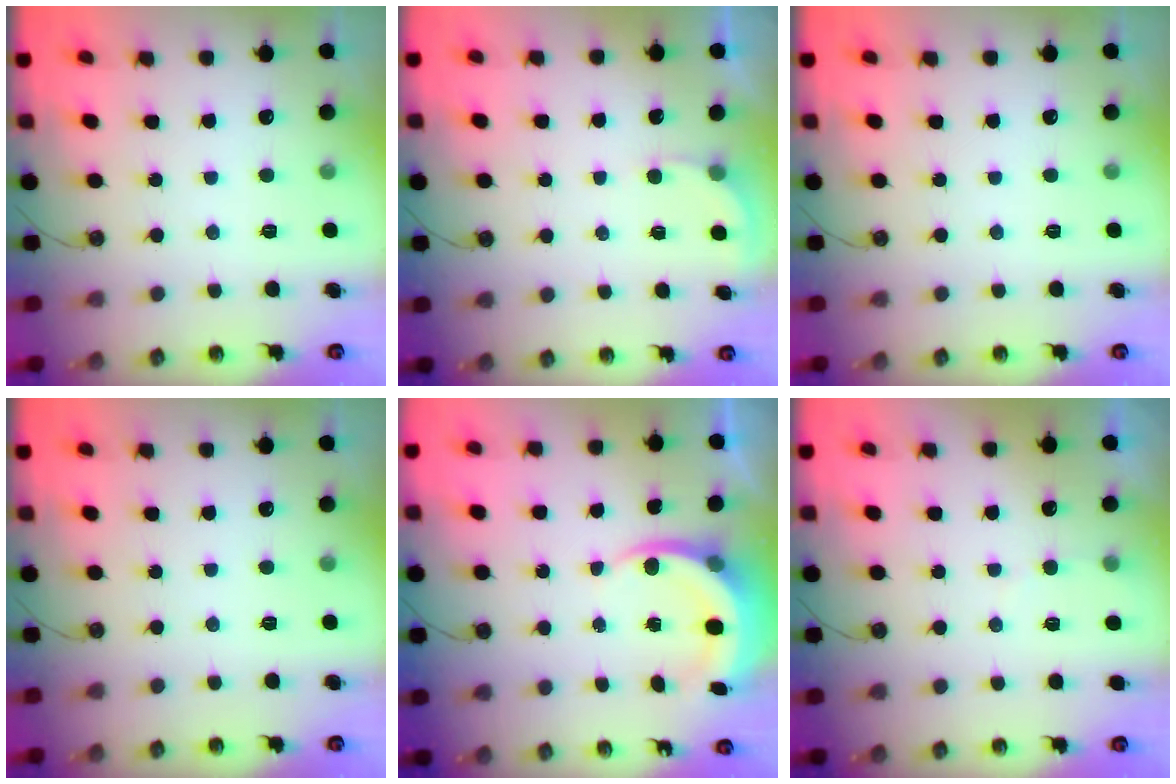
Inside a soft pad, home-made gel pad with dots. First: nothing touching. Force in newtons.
{"total": 2.6, "press": 2.6, "slide": 0.1}
{"total": 0.0}
{"total": 0.0}
{"total": 6.0, "press": 6.0, "slide": 0.7}
{"total": 2.6, "press": 2.6, "slide": 0.3}